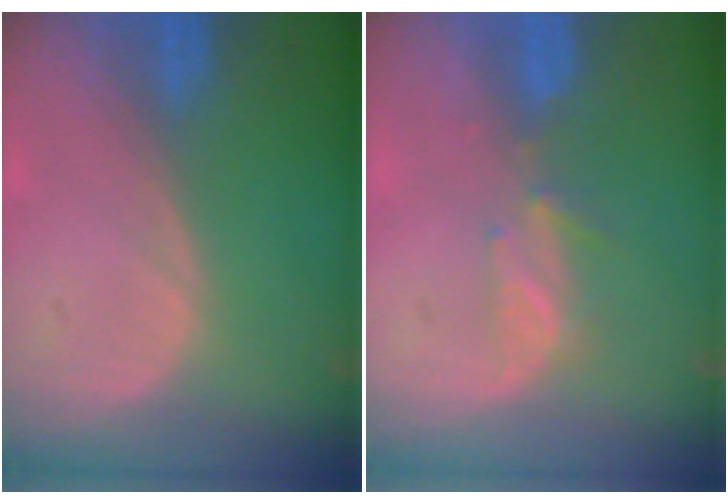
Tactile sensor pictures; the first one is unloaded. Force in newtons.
{"total": 2.7, "press": 2.6, "slide": 0.8}